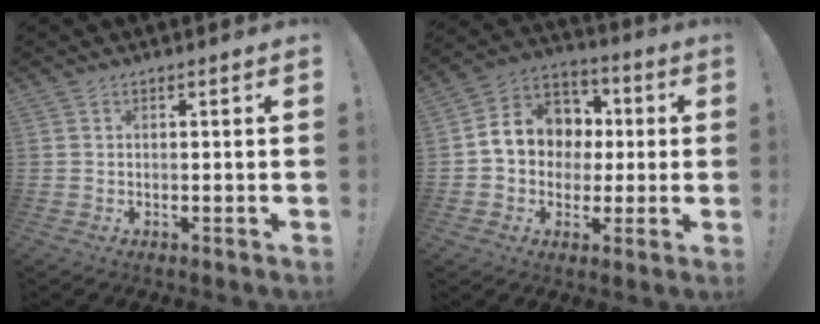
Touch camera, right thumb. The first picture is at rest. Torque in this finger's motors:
{"motor_torque": [0.56, 0.53, 1.04, -0.15, 0.07]}